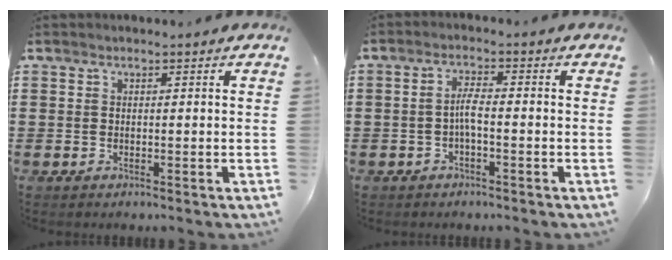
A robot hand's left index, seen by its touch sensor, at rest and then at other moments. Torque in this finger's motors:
{"motor_torque": [0.55, 0.49, 0.28, 0.08]}